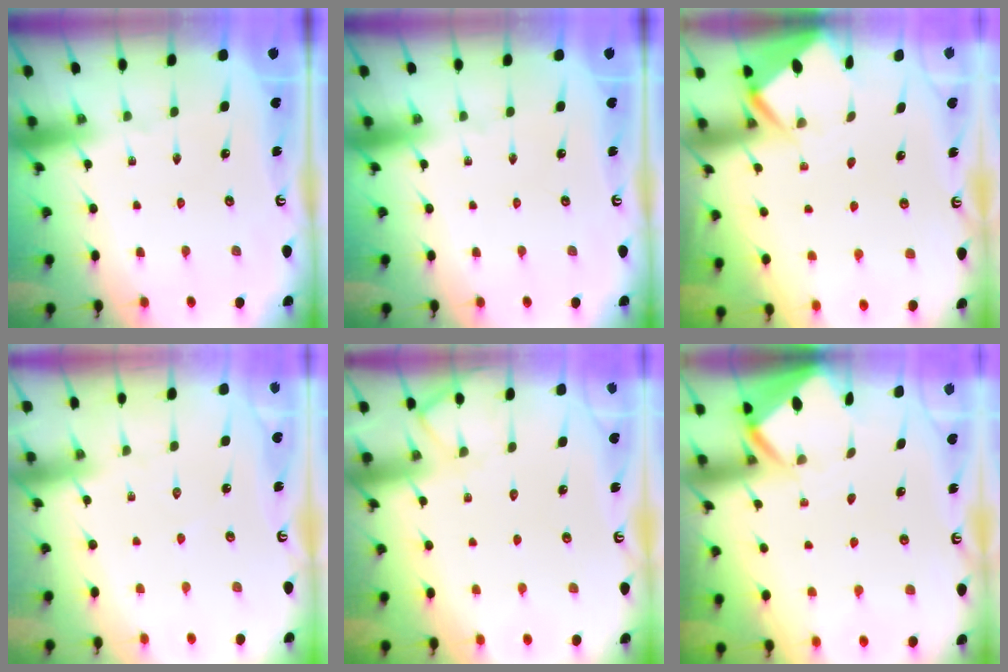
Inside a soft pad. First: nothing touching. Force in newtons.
{"total": 0.0}
{"total": 3.7, "press": 3.7, "slide": 0.4}
{"total": 3.9, "press": 3.9, "slide": 0.5}
{"total": 5.6, "press": 5.6, "slide": 0.7}
{"total": 3.2, "press": 3.2, "slide": 0.3}